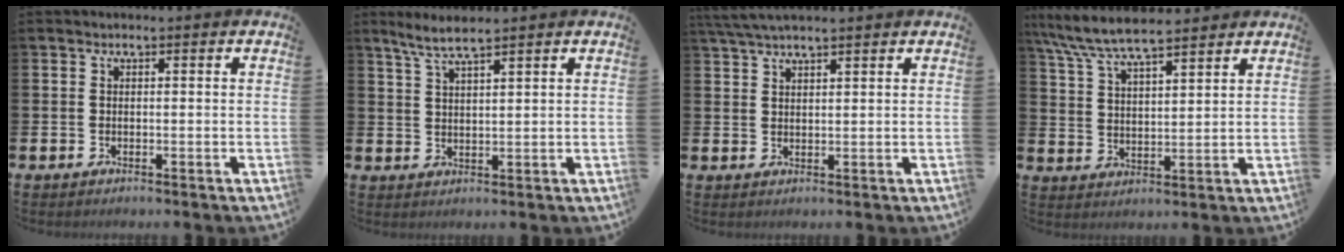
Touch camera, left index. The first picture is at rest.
{"total": 4.4, "force": [3.8, 0.2, 2.1], "torque": [-0.057, -0.004, 0.069]}
{"total": 3.8, "force": [3.4, 0.4, 1.8], "torque": [-0.048, -0.001, 0.065]}
{"total": 7.7, "force": [7.1, 1.0, 2.7], "torque": [-0.075, -0.028, 0.128]}